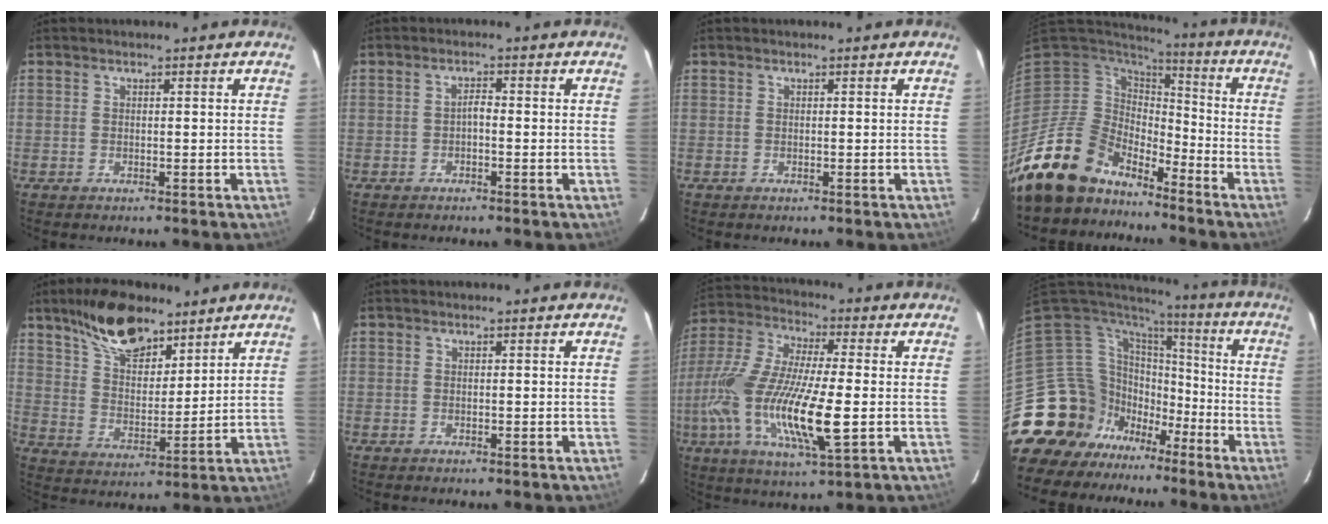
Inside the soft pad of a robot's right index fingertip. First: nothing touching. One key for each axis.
{"total": 1.3, "fx": -0.6, "fy": 0.5, "fz": 1.0, "tx": -0.019, "ty": 0.007, "tz": -0.012}
{"total": 0.0}
{"total": 15.2, "fx": -13.0, "fy": 7.1, "fz": 3.4, "tx": -0.094, "ty": 0.010, "tz": -0.235}
{"total": 14.7, "fx": 10.3, "fy": 6.6, "fz": 8.1, "tx": -0.141, "ty": 0.017, "tz": 0.188}
{"total": 0.0}
{"total": 20.6, "fx": -4.3, "fy": 4.7, "fz": 19.6, "tx": -0.401, "ty": -0.021, "tz": -0.089}
{"total": 18.2, "fx": -9.9, "fy": 14.6, "fz": 4.6, "tx": -0.132, "ty": 0.041, "tz": -0.162}